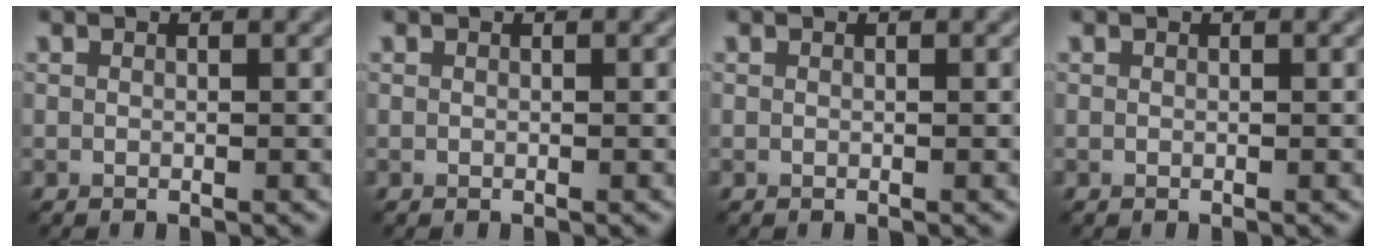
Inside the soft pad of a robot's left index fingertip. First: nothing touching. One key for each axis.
{"total": 0.0}
{"total": 0.0}
{"total": 0.0}